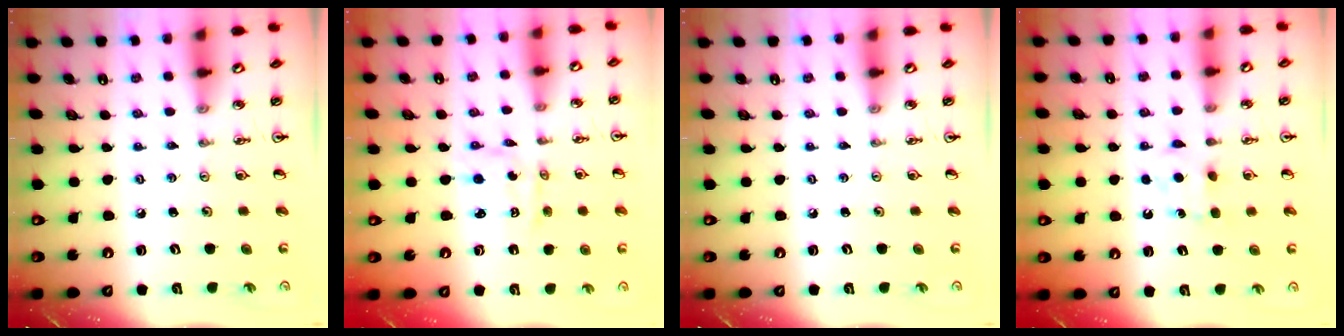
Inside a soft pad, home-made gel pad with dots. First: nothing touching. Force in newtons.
{"total": 1.9, "press": 1.9, "slide": 0.1}
{"total": 0.0}
{"total": 5.3, "press": 5.2, "slide": 0.7}